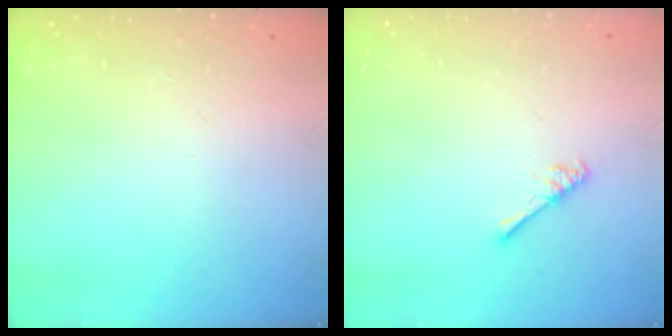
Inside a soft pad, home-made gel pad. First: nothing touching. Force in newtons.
{"total": 3.2, "press": 3.1, "slide": 0.5}